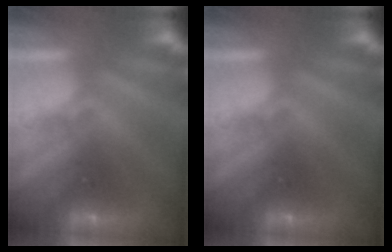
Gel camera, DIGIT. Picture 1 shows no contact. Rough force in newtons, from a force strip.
{"total": 0.0}